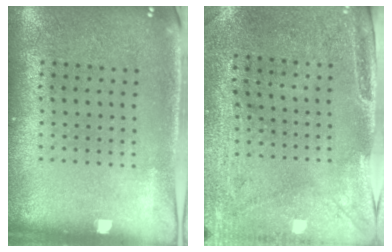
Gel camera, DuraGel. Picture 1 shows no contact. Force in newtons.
{"total": 3.0, "press": 2.4, "slide": 1.8}